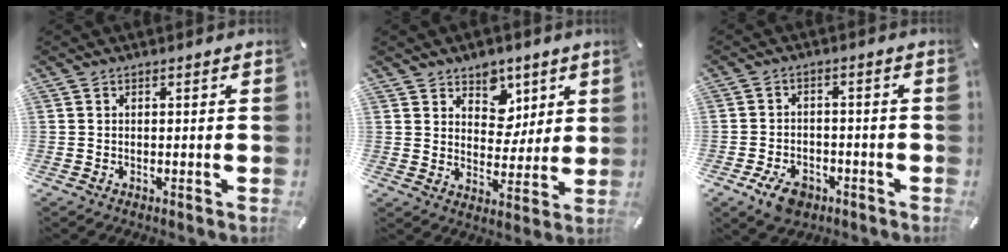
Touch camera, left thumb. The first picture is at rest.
{"total": 7.9, "force": [4.2, 6.5, 1.5], "torque": [-0.015, -0.035, 0.075]}
{"total": 6.2, "force": [-3.5, 4.0, 3.1], "torque": [-0.062, 0.019, -0.064]}